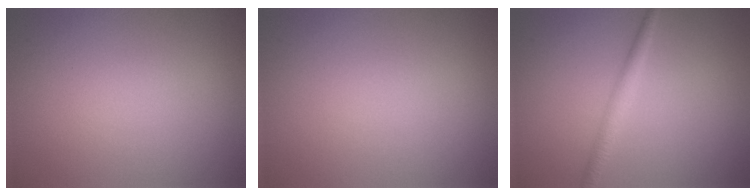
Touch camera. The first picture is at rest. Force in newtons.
{"total": 0.0}
{"total": 1.9, "press": 1.9, "slide": 0.1}